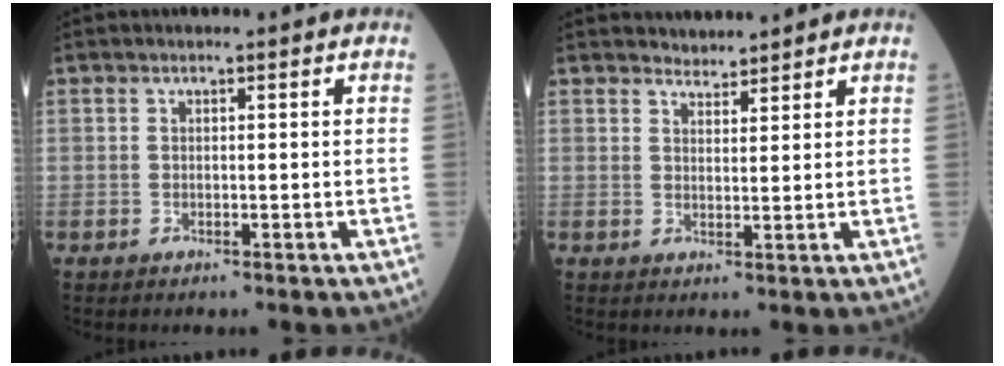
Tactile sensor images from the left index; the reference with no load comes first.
{"total": 2.8, "force": [2.7, 0.6, -0.1], "torque": [-0.005, 0.011, 0.046]}